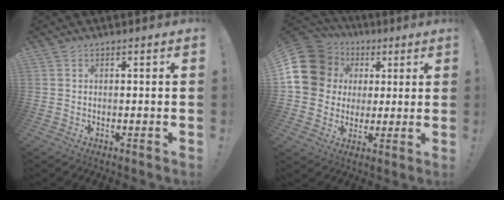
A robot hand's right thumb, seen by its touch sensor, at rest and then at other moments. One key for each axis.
{"total": 17.0, "fx": 4.5, "fy": 14.6, "fz": 7.6, "tx": -0.138, "ty": -0.009, "tz": 0.102}